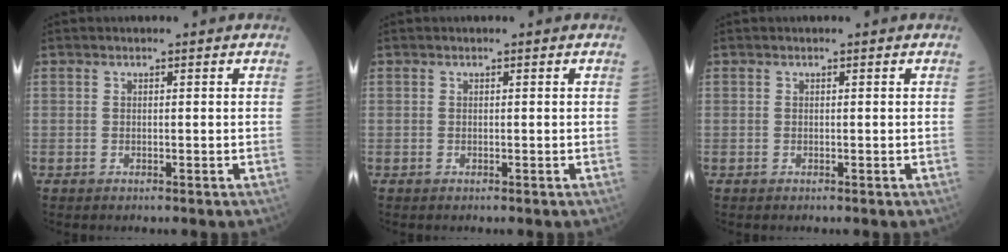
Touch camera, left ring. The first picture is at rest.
{"total": 0.0}
{"total": 0.0}